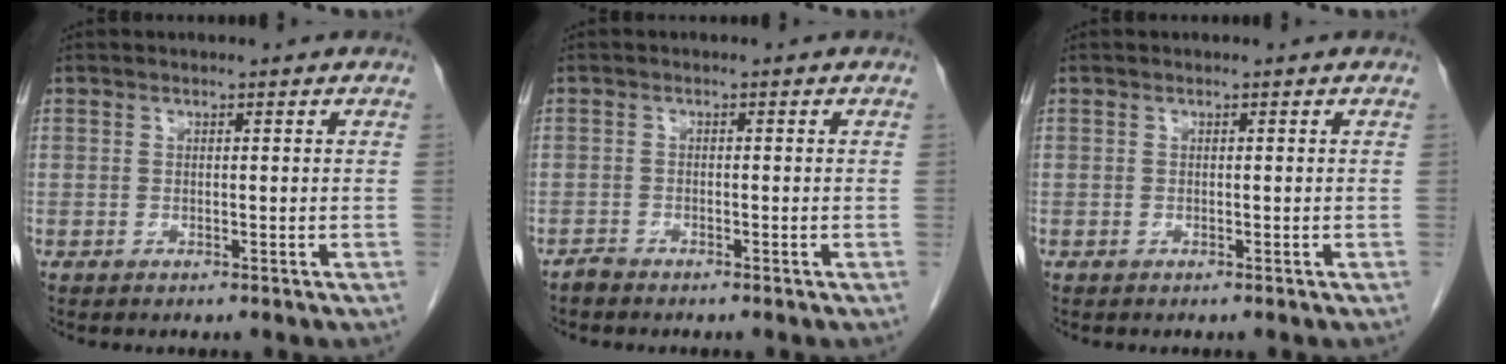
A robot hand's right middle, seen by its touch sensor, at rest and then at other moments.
{"total": 1.0, "force": [-1.0, 0.2, 0.1], "torque": [-0.005, -0.001, -0.018]}
{"total": 0.0}